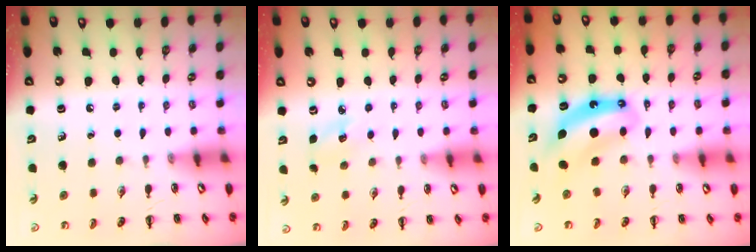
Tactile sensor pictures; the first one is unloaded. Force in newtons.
{"total": 4.5, "press": 4.3, "slide": 1.3}
{"total": 8.3, "press": 8.1, "slide": 1.7}